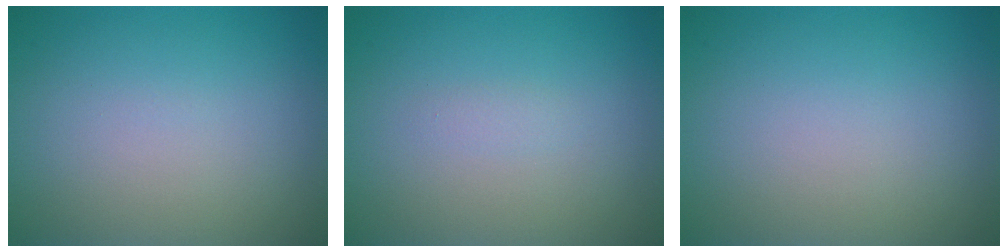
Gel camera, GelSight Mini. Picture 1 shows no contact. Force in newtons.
{"total": 0.6, "press": 0.6, "slide": 0.0}
{"total": 0.0}